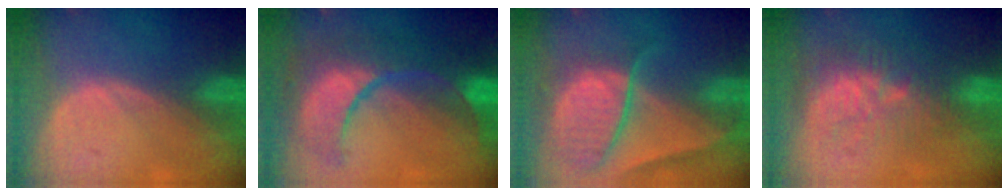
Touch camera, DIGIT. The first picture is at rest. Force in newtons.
{"total": 12.6, "press": 12.5, "slide": 1.4}
{"total": 10.4, "press": 8.8, "slide": 5.6}
{"total": 10.3, "press": 8.9, "slide": 5.1}